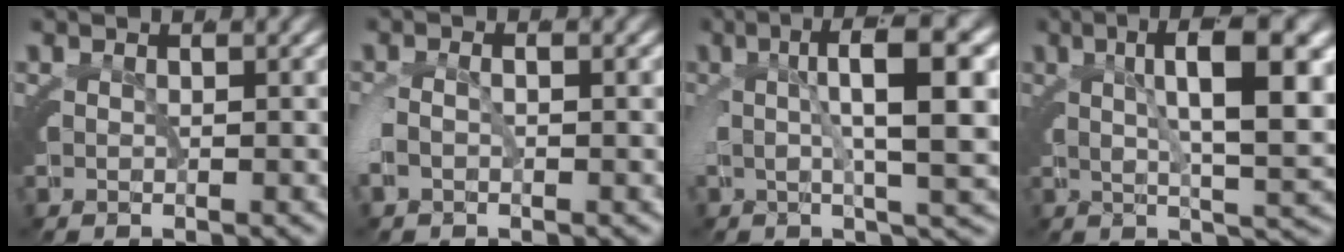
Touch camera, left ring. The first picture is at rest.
{"total": 1.8, "force": [-1.0, 1.2, 0.9], "torque": [-0.031, -0.005, -0.017]}
{"total": 6.5, "force": [1.6, 1.4, 6.1], "torque": [-0.091, 0.015, 0.023]}
{"total": 7.3, "force": [2.3, 1.5, 6.7], "torque": [-0.098, 0.014, 0.037]}